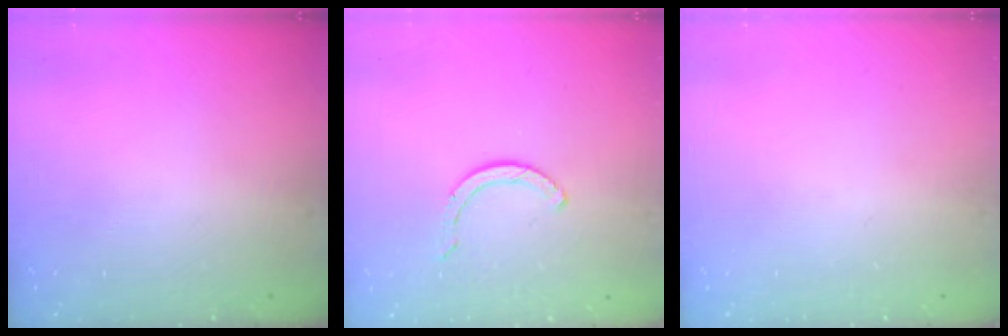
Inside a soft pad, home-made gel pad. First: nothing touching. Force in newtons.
{"total": 2.9, "press": 2.9, "slide": 0.4}
{"total": 0.0}